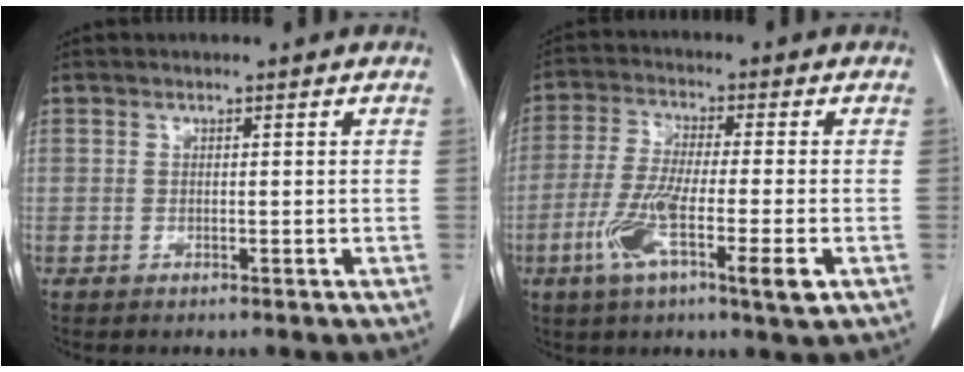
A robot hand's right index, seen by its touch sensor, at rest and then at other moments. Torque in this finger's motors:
{"motor_torque": [1.29, -0.84, 0.44, 0.15]}